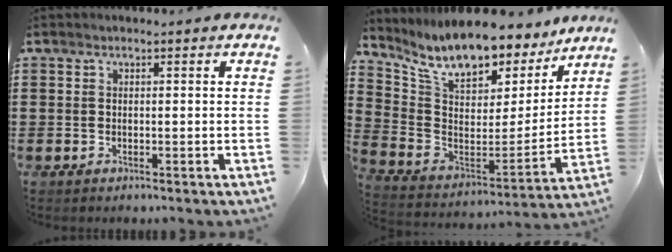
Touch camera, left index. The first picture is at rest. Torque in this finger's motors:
{"motor_torque": [2.14, 0.00, 1.05, 0.21]}